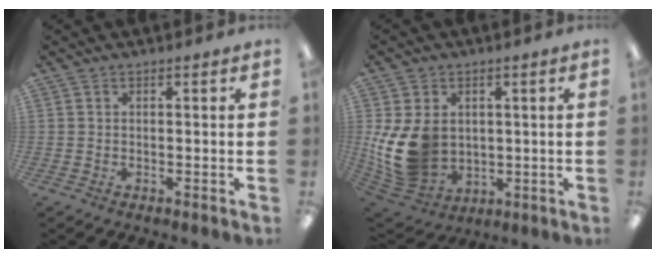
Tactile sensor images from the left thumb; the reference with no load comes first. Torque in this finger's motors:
{"motor_torque": [0.10, 0.70, 0.95, -0.86, 0.29]}